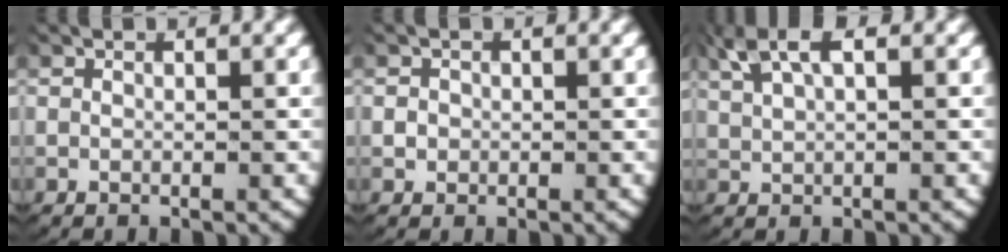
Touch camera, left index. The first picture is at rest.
{"total": 0.8, "force": [-0.2, 0.8, 0.1], "torque": [-0.011, -0.007, 0.000]}
{"total": 4.0, "force": [2.5, 1.3, 2.8], "torque": [-0.060, 0.013, 0.046]}